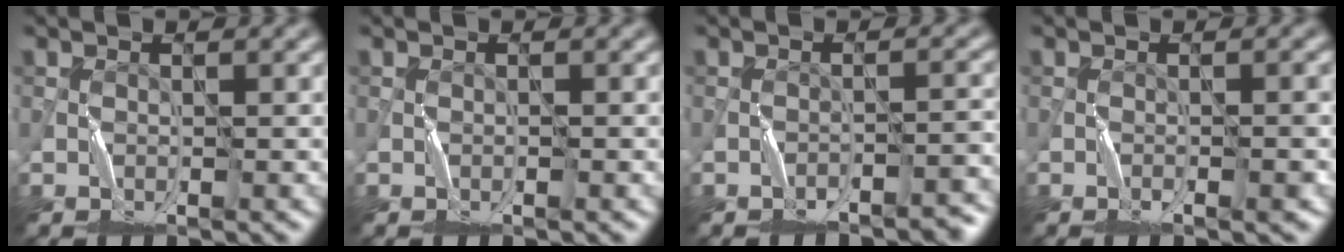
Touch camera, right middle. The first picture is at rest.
{"total": 0.0}
{"total": 2.8, "force": [-2.5, 0.4, 1.2], "torque": [-0.012, 0.014, -0.036]}
{"total": 2.2, "force": [-1.1, 0.3, 1.9], "torque": [-0.029, 0.006, -0.020]}